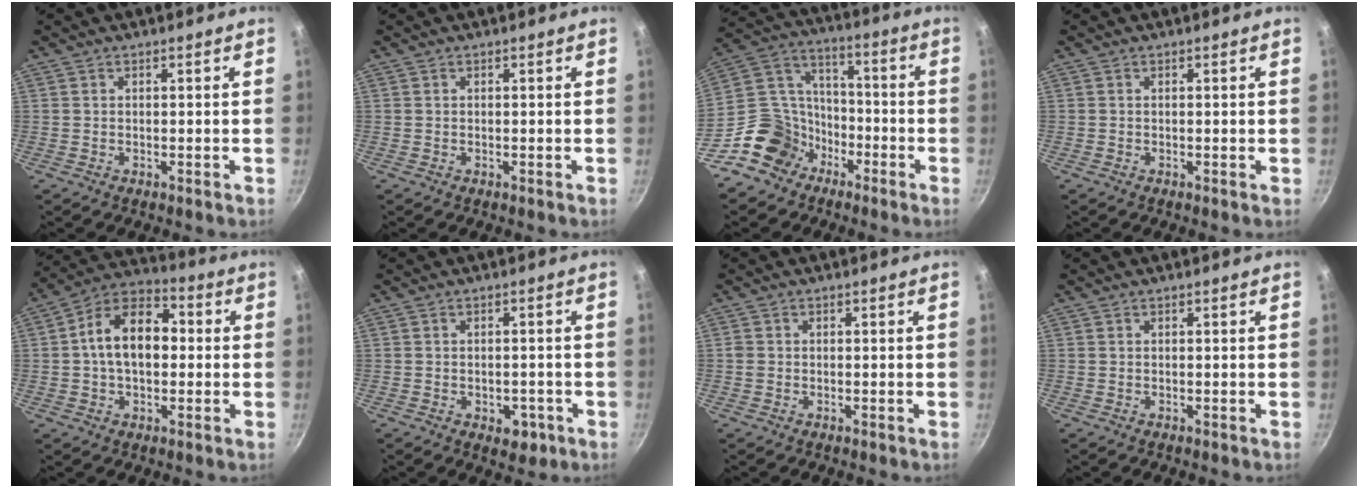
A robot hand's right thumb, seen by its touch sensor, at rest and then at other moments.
{"total": 0.0}
{"total": 14.8, "force": [-8.7, 10.9, 5.0], "torque": [-0.046, 0.082, -0.171]}
{"total": 0.0}
{"total": 13.9, "force": [0.8, 9.0, 10.5], "torque": [-0.142, 0.035, -0.008]}
{"total": 3.5, "force": [-1.6, 2.2, 2.2], "torque": [-0.016, 0.010, -0.014]}
{"total": 1.1, "force": [-0.2, 1.0, 0.4], "torque": [-0.007, 0.002, -0.006]}
{"total": 0.0}